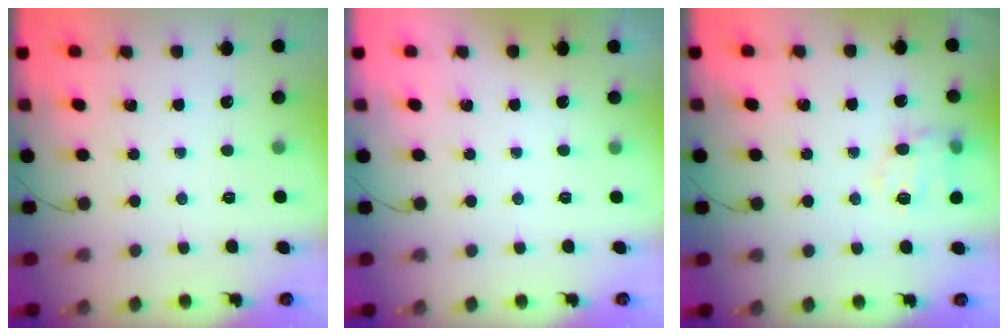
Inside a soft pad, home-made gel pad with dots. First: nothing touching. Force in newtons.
{"total": 1.6, "press": 1.6, "slide": 0.2}
{"total": 9.4, "press": 9.3, "slide": 0.6}